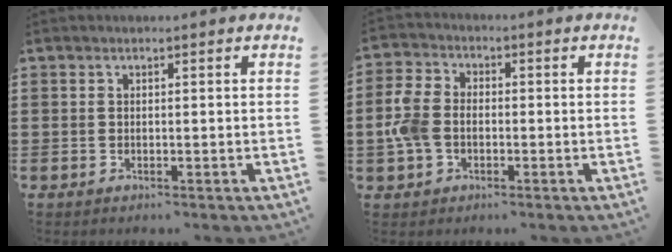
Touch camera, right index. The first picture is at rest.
{"total": 5.6, "force": [-1.3, 4.0, 3.7], "torque": [-0.104, 0.000, -0.032]}